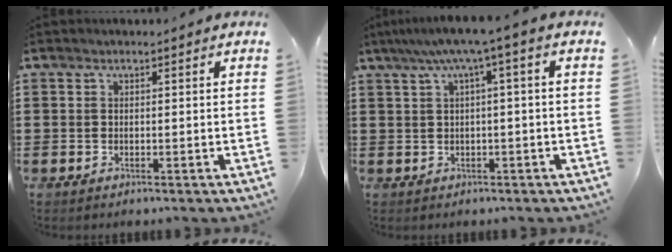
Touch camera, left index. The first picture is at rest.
{"total": 4.9, "force": [1.0, 0.0, 4.8], "torque": [-0.092, -0.003, 0.012]}